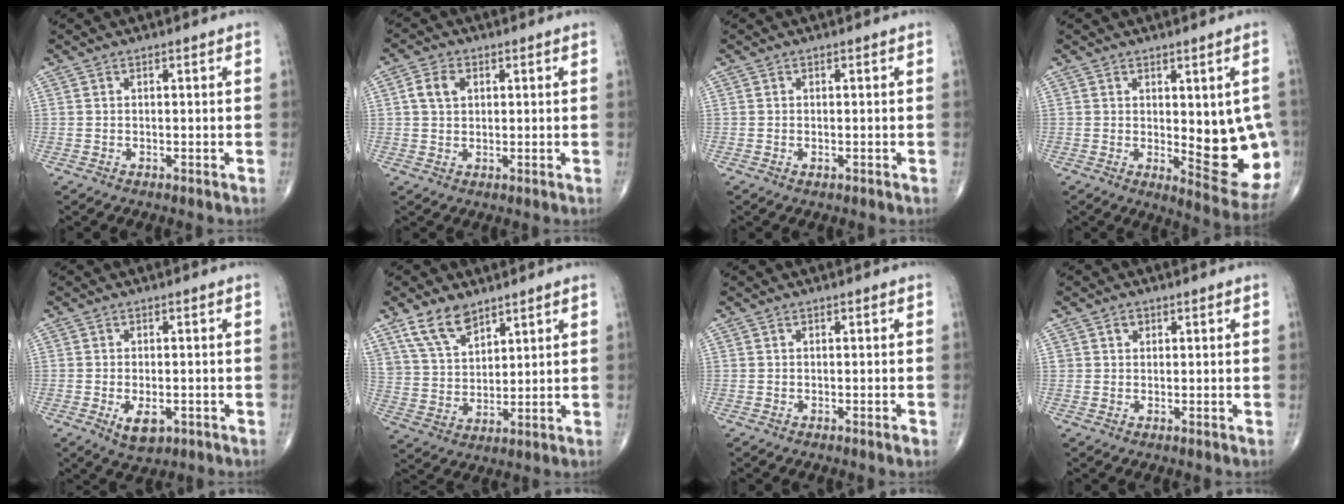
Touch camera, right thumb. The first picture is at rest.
{"total": 4.3, "force": [1.2, 3.1, 2.7], "torque": [-0.050, 0.004, 0.020]}
{"total": 0.7, "force": [-0.2, 0.3, 0.6], "torque": [-0.009, 0.000, -0.004]}
{"total": 13.3, "force": [-0.8, 5.4, 12.2], "torque": [-0.110, -0.024, 0.003]}
{"total": 4.9, "force": [-1.7, 2.6, 3.8], "torque": [-0.054, -0.003, -0.020]}
{"total": 9.2, "force": [6.3, 4.8, 4.7], "torque": [-0.075, -0.028, 0.131]}
{"total": 1.1, "force": [-0.8, -0.1, 0.8], "torque": [-0.014, -0.002, -0.014]}
{"total": 1.5, "force": [0.6, 1.3, 0.5], "torque": [0.003, 0.000, 0.007]}